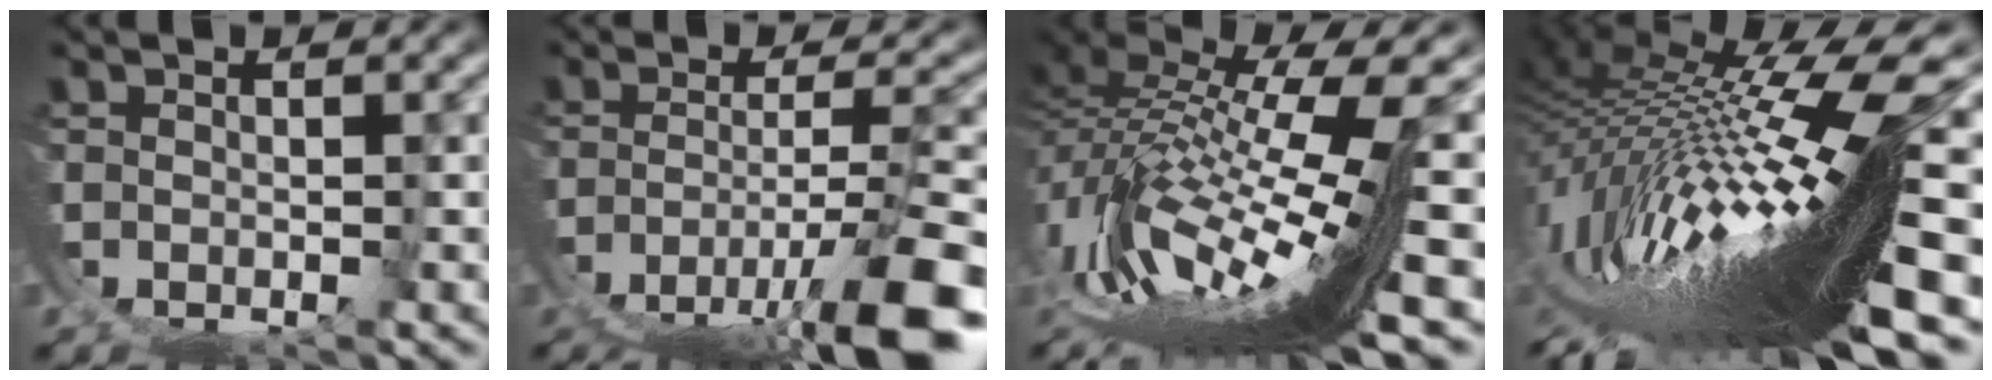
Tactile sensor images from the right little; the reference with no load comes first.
{"total": 8.1, "force": [-3.9, 2.2, 6.8], "torque": [-0.114, -0.027, -0.032]}
{"total": 13.7, "force": [-0.8, 5.2, 12.6], "torque": [-0.224, -0.019, 0.004]}
{"total": 18.9, "force": [-0.5, 5.2, 18.2], "torque": [-0.312, 0.001, 0.009]}